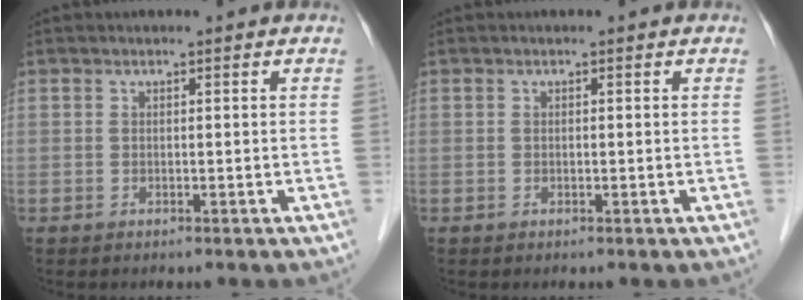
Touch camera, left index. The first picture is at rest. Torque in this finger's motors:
{"motor_torque": [-0.29, -0.25, -0.09, -0.02]}